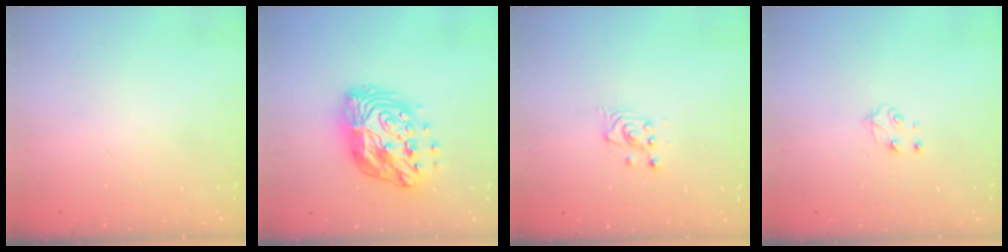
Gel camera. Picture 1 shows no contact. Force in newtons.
{"total": 15.8, "press": 15.7, "slide": 1.3}
{"total": 2.6, "press": 2.6, "slide": 0.1}
{"total": 4.3, "press": 4.3, "slide": 0.5}